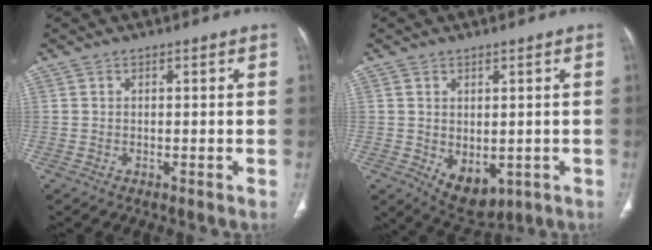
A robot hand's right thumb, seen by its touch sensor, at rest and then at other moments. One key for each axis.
{"total": 7.0, "fx": -1.4, "fy": 4.5, "fz": 5.2, "tx": -0.061, "ty": -0.004, "tz": 0.001}